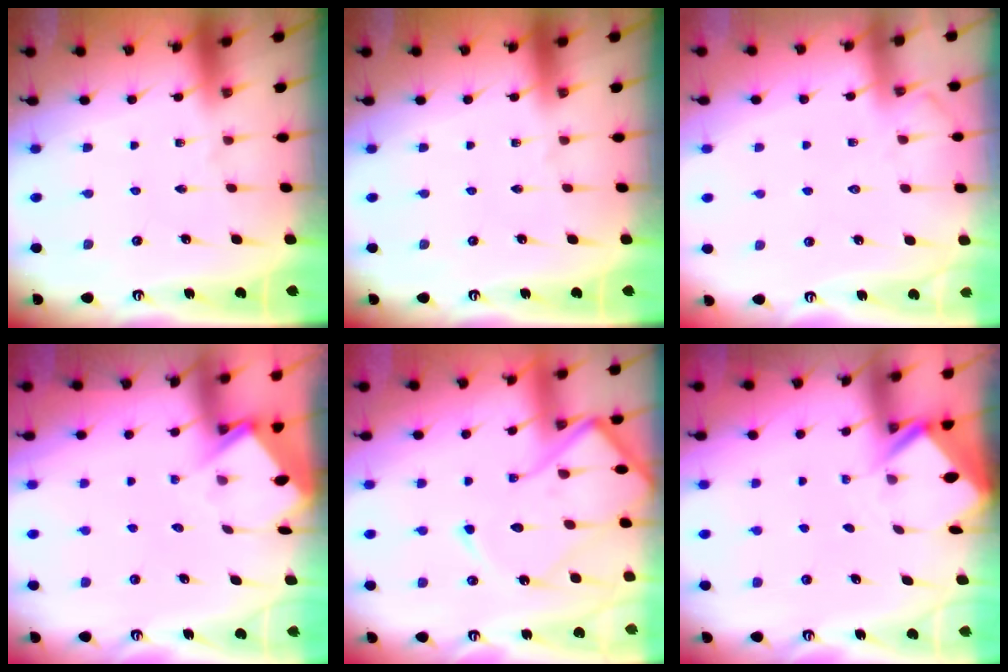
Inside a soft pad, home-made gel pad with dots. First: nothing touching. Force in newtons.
{"total": 0.0}
{"total": 5.0, "press": 5.0, "slide": 0.6}
{"total": 3.9, "press": 3.9, "slide": 0.4}
{"total": 15.7, "press": 15.6, "slide": 1.4}
{"total": 2.4, "press": 2.4, "slide": 0.1}